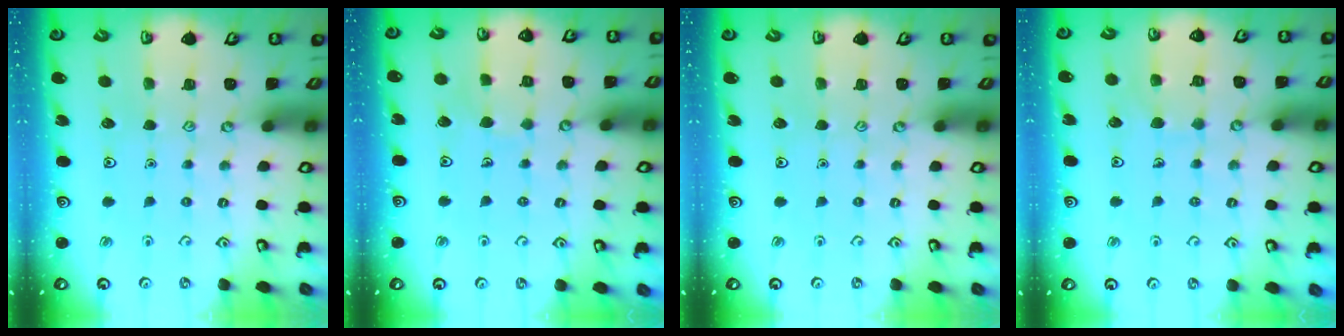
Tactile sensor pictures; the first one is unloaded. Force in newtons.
{"total": 4.7, "press": 4.7, "slide": 0.1}
{"total": 0.0}
{"total": 6.4, "press": 6.4, "slide": 0.4}